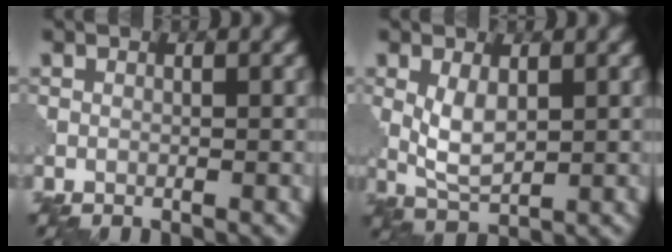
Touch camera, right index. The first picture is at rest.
{"total": 3.3, "force": [0.5, 1.5, 2.9], "torque": [-0.065, -0.002, 0.015]}